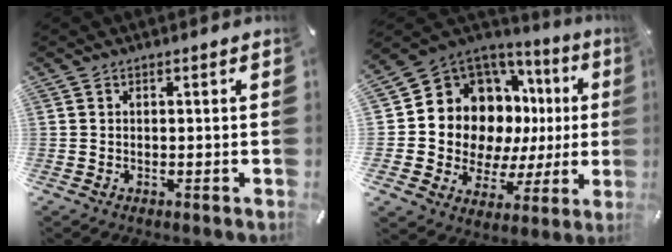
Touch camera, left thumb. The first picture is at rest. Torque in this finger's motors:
{"motor_torque": [1.93, 3.08, 1.27, -0.98, 0.37]}